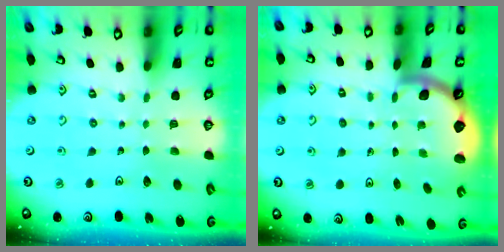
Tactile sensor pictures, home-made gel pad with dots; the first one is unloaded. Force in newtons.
{"total": 1.6, "press": 1.6, "slide": 0.1}